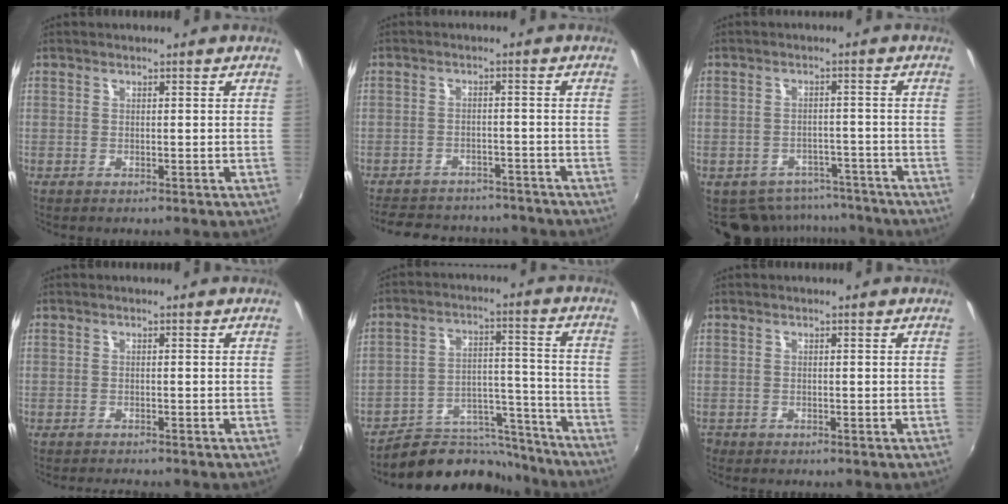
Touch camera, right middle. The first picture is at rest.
{"total": 15.4, "force": [-13.4, 5.5, 5.2], "torque": [-0.122, 0.011, -0.180]}
{"total": 10.2, "force": [-8.4, 5.4, 2.1], "torque": [-0.053, 0.009, -0.100]}
{"total": 2.4, "force": [-2.3, 0.2, 0.7], "torque": [-0.021, -0.015, -0.039]}
{"total": 14.5, "force": [-13.3, 5.2, 2.8], "torque": [-0.042, 0.048, -0.192]}
{"total": 1.2, "force": [-0.9, 0.7, 0.1], "torque": [-0.007, -0.003, -0.018]}